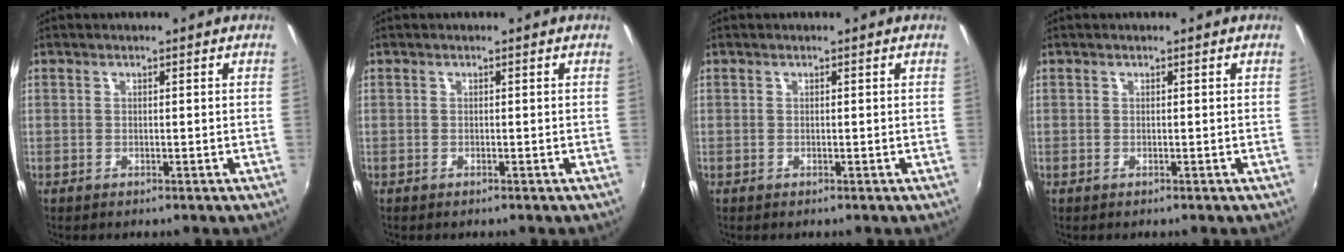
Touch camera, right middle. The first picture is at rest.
{"total": 0.0}
{"total": 0.0}
{"total": 0.0}